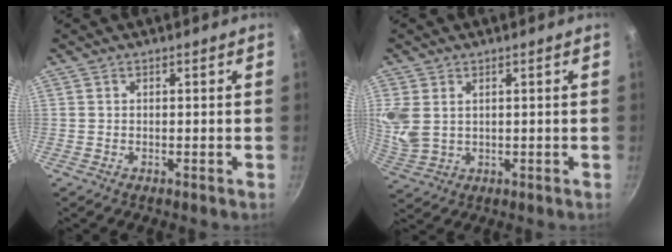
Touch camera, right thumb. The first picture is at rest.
{"total": 6.6, "force": [1.7, 5.0, 3.9], "torque": [-0.073, -0.012, 0.042]}